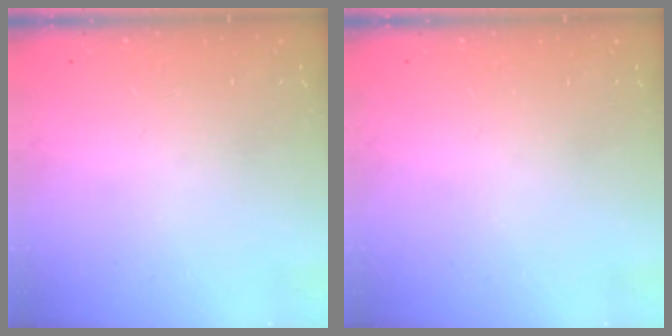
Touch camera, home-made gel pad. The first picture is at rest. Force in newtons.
{"total": 0.0}